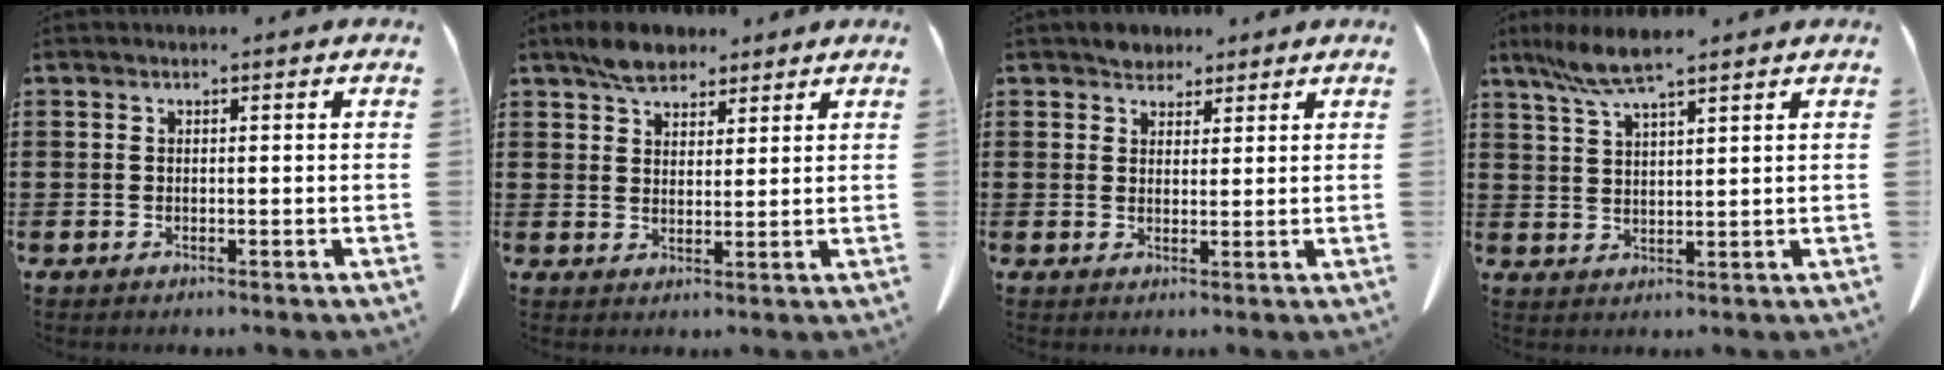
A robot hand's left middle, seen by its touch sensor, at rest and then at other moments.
{"total": 5.4, "force": [4.3, 2.6, 2.0], "torque": [-0.043, 0.003, 0.080]}
{"total": 3.1, "force": [2.6, 1.5, 0.3], "torque": [-0.007, 0.002, 0.050]}
{"total": 6.2, "force": [4.4, 0.7, 4.3], "torque": [-0.101, -0.007, 0.077]}